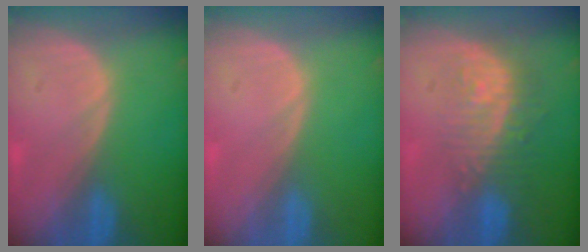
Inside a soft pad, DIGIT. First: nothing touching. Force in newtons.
{"total": 0.0}
{"total": 9.3, "press": 8.1, "slide": 4.5}